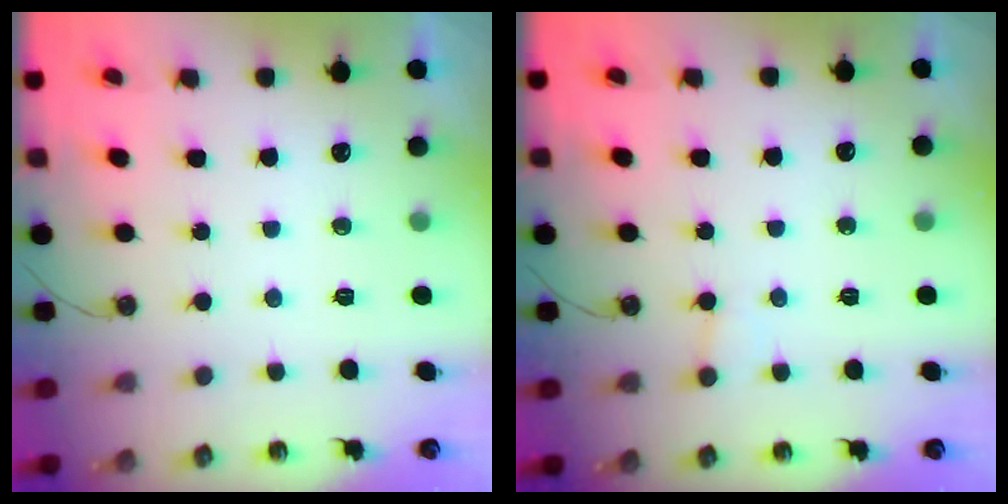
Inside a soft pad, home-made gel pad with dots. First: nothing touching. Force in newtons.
{"total": 5.4, "press": 5.4, "slide": 0.5}